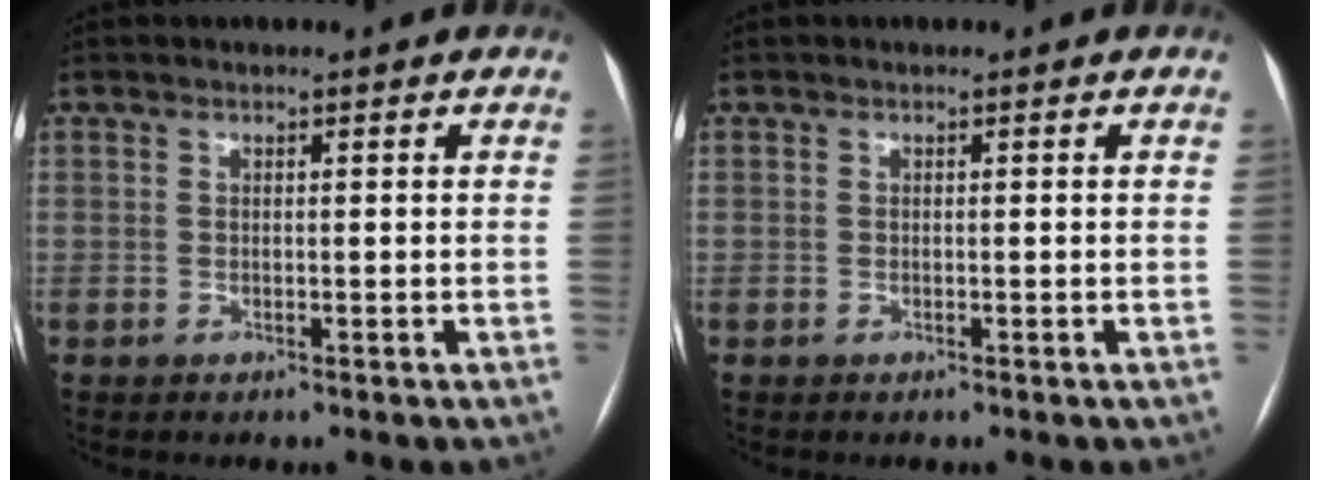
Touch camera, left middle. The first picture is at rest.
{"total": 0.0}